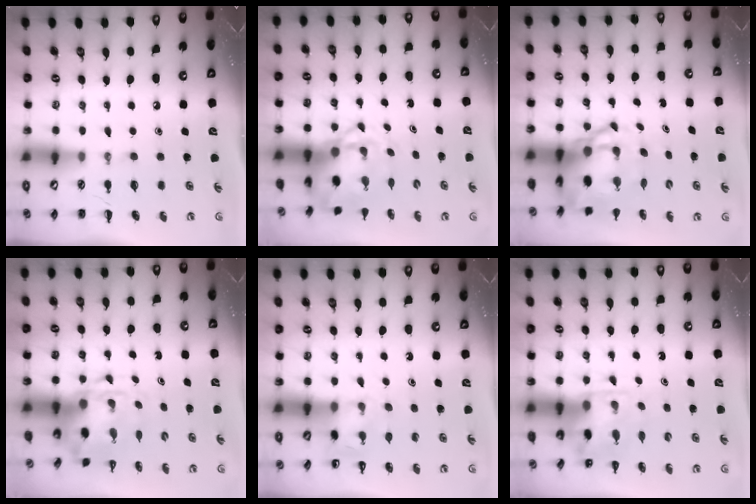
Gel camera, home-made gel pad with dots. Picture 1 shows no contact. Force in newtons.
{"total": 5.4, "press": 5.3, "slide": 0.7}
{"total": 7.1, "press": 6.8, "slide": 1.9}
{"total": 3.7, "press": 3.6, "slide": 0.9}
{"total": 4.8, "press": 4.6, "slide": 1.2}
{"total": 4.8, "press": 4.7, "slide": 0.4}